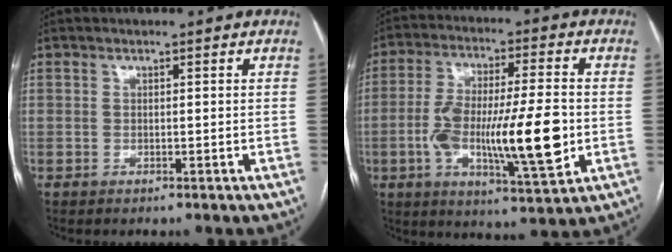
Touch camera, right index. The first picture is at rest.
{"total": 17.0, "force": [-2.8, 3.1, 16.5], "torque": [-0.296, -0.006, -0.043]}